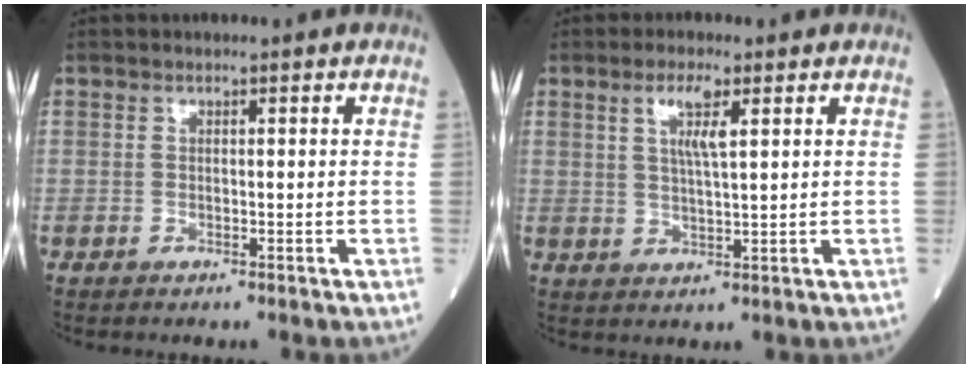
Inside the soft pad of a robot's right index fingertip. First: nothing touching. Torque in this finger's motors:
{"motor_torque": [0.69, 0.47, 0.28, 0.10]}